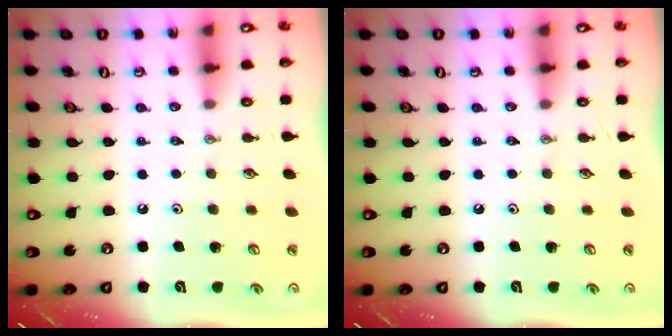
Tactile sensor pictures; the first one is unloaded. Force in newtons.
{"total": 0.0}